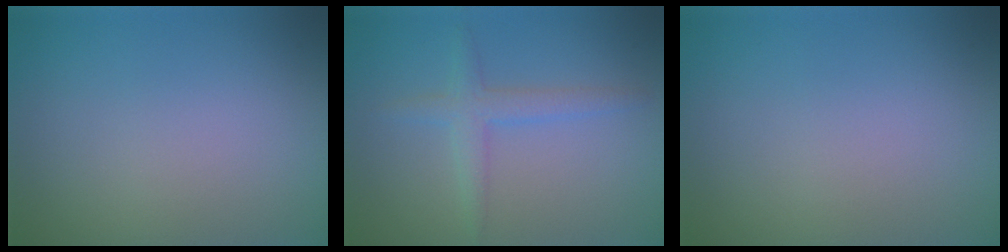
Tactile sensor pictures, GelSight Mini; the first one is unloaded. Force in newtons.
{"total": 2.3, "press": 2.3, "slide": 0.1}
{"total": 0.0}